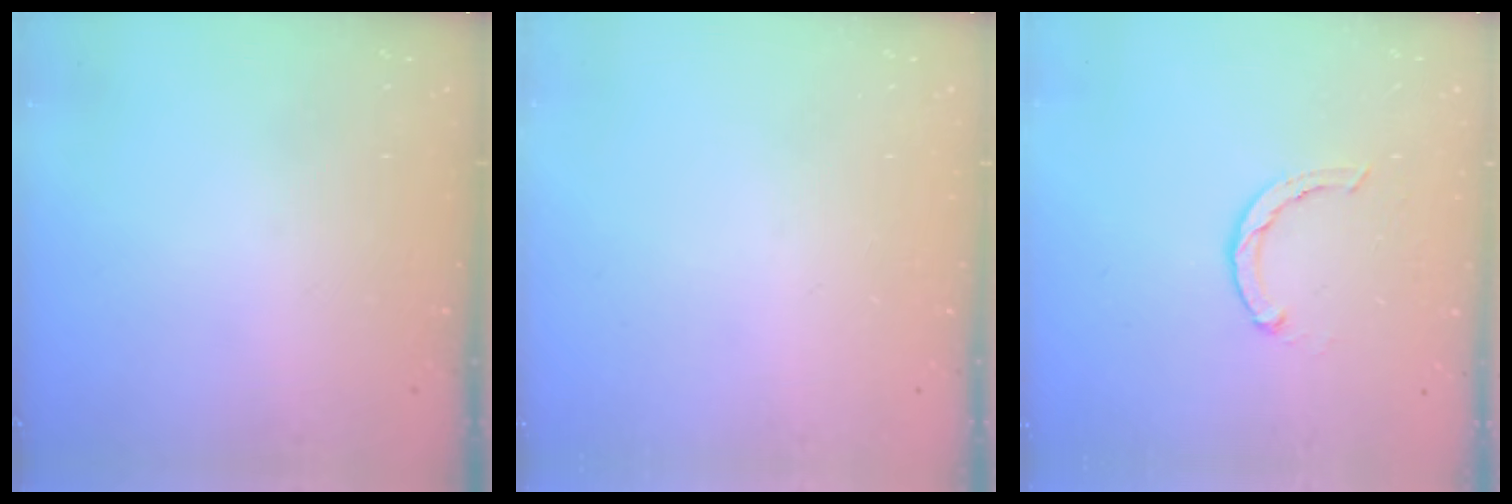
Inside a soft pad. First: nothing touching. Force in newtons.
{"total": 0.0}
{"total": 2.4, "press": 2.4, "slide": 0.4}